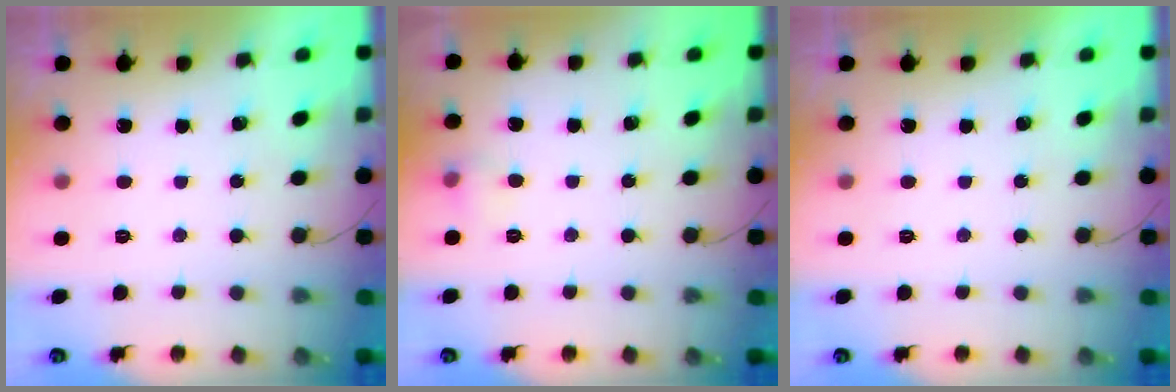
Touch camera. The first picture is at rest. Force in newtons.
{"total": 4.0, "press": 3.7, "slide": 1.5}
{"total": 0.0}